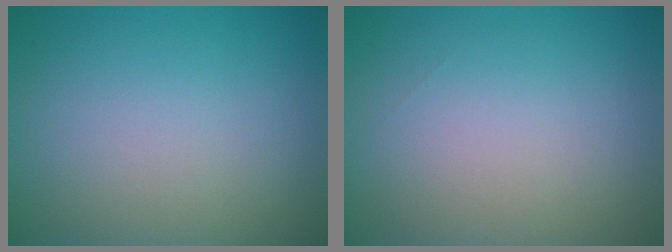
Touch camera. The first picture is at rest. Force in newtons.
{"total": 0.0}